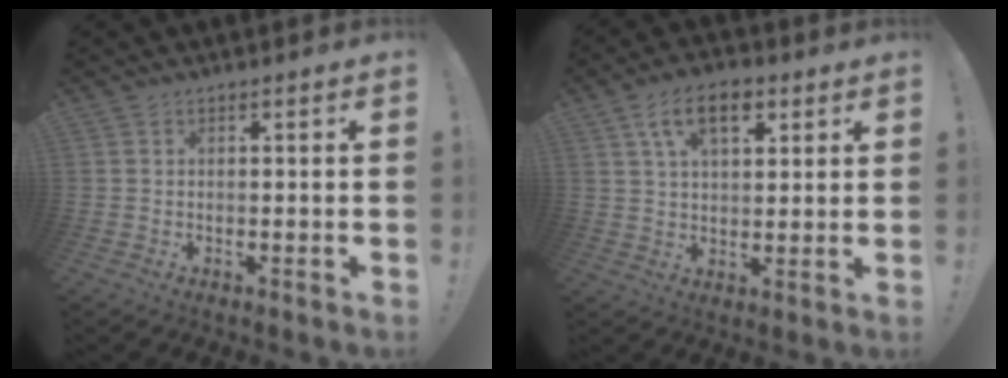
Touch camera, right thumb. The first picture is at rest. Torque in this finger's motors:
{"motor_torque": [0.18, 0.18, 0.08, 0.08, 0.09]}